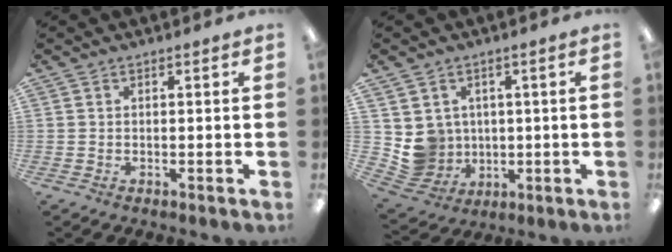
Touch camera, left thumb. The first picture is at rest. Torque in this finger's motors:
{"motor_torque": [0.47, 0.64, 0.54, -0.57, 0.00]}